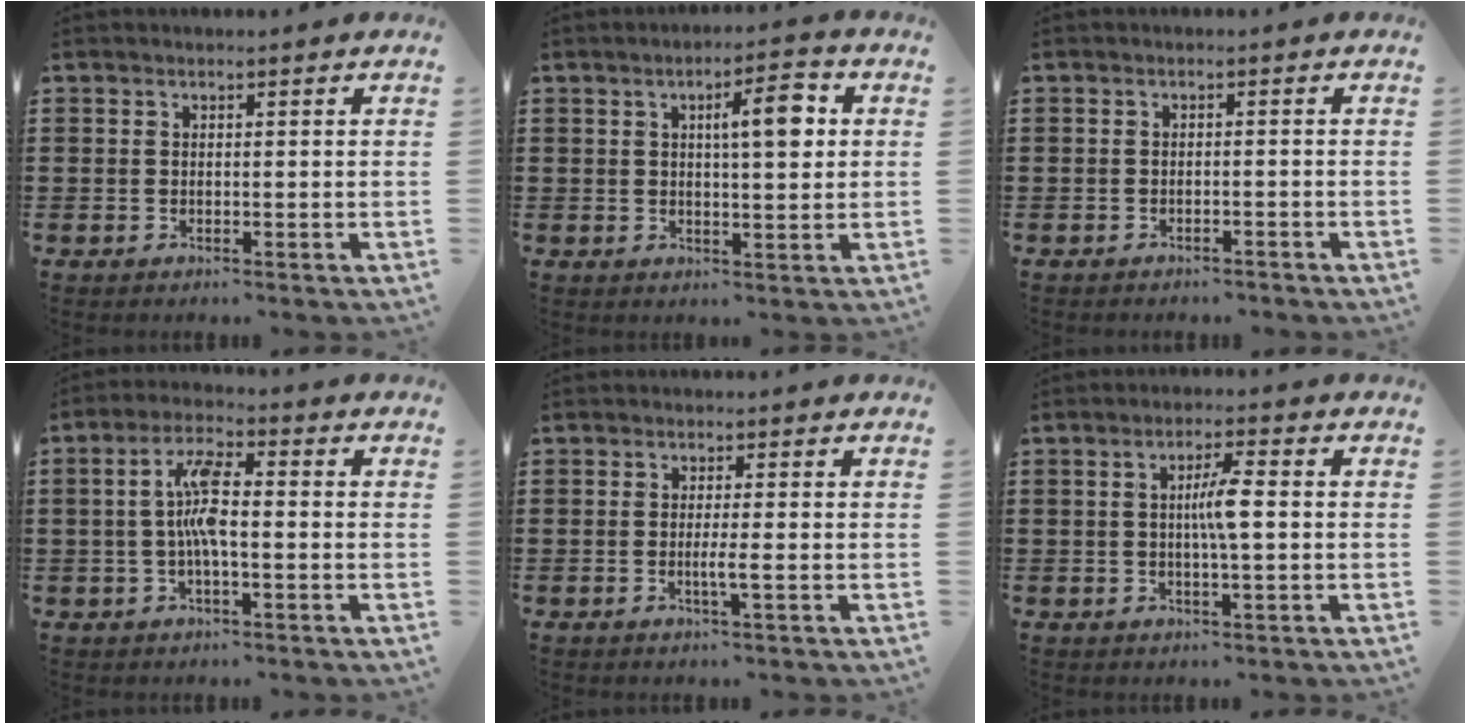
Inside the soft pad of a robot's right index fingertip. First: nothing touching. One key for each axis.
{"total": 6.3, "fx": 1.6, "fy": 1.7, "fz": 5.8, "tx": -0.092, "ty": -0.002, "tz": 0.019}
{"total": 1.1, "fx": -1.1, "fy": 0.1, "fz": 0.1, "tx": -0.007, "ty": 0.000, "tz": -0.023}
{"total": 7.0, "fx": -0.3, "fy": 2.0, "fz": 6.7, "tx": -0.144, "ty": 0.003, "tz": -0.014}
{"total": 2.4, "fx": -0.6, "fy": -0.2, "fz": 2.3, "tx": -0.039, "ty": -0.007, "tz": -0.013}
{"total": 4.6, "fx": 0.0, "fy": 0.5, "fz": 4.6, "tx": -0.083, "ty": 0.000, "tz": -0.003}